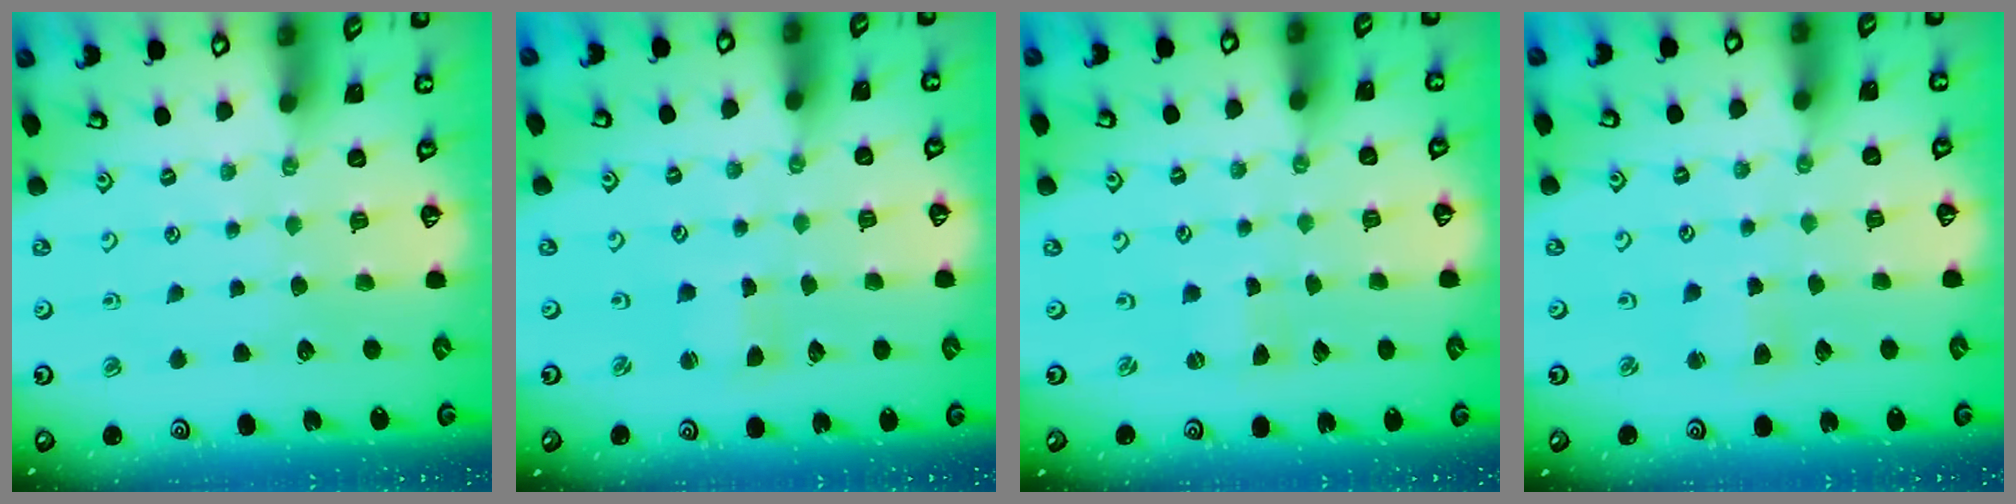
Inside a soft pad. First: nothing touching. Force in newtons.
{"total": 2.2, "press": 2.2, "slide": 0.2}
{"total": 0.0}
{"total": 3.3, "press": 3.3, "slide": 0.4}